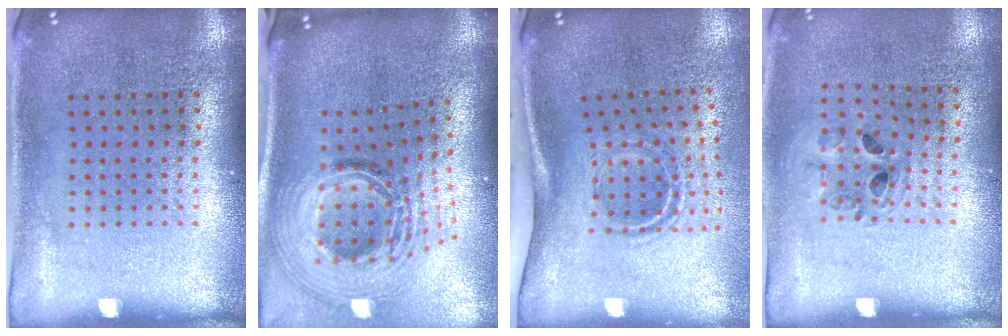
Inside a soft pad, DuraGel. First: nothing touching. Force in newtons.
{"total": 2.5, "press": 1.8, "slide": 1.8}
{"total": 2.0, "press": 1.2, "slide": 1.6}
{"total": 0.9, "press": 0.9, "slide": 0.1}